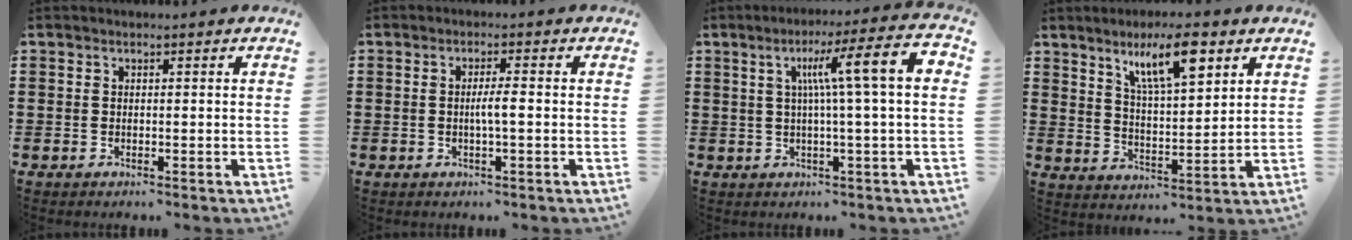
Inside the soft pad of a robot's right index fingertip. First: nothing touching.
{"total": 2.7, "force": [-0.3, 0.1, 2.7], "torque": [-0.048, -0.004, -0.008]}
{"total": 10.8, "force": [2.0, 0.4, 10.6], "torque": [-0.193, 0.002, 0.026]}
{"total": 9.6, "force": [5.5, 2.4, 7.4], "torque": [-0.125, -0.010, 0.088]}